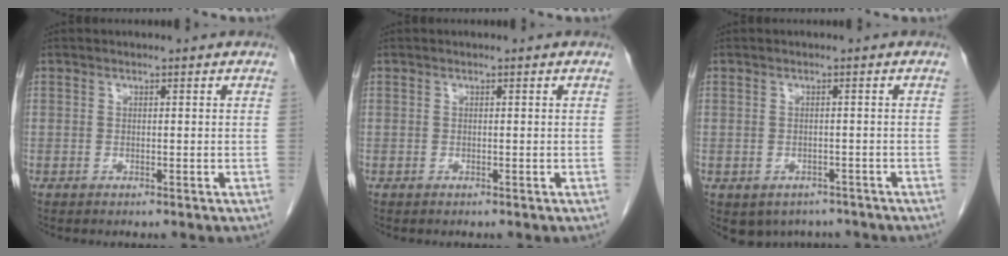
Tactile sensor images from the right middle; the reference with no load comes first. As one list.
[{"total": 0.0}, {"total": 5.1, "force": [-3.9, 3.1, 0.8], "torque": [0.002, 0.009, -0.048]}]